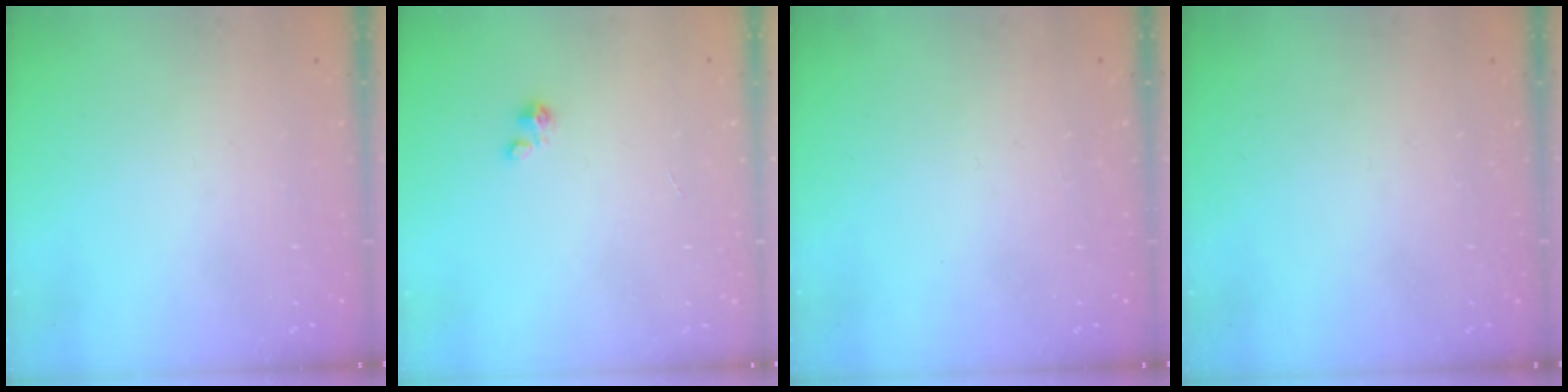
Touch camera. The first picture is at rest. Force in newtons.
{"total": 0.8, "press": 0.7, "slide": 0.3}
{"total": 0.0}
{"total": 0.0}